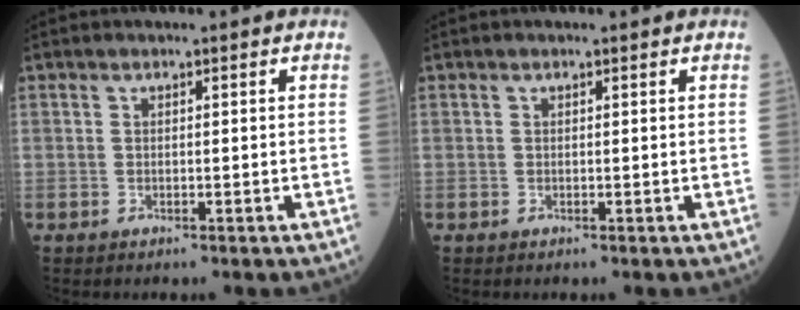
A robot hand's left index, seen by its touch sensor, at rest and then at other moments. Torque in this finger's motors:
{"motor_torque": [0.07, 0.03, -0.09, -0.01]}